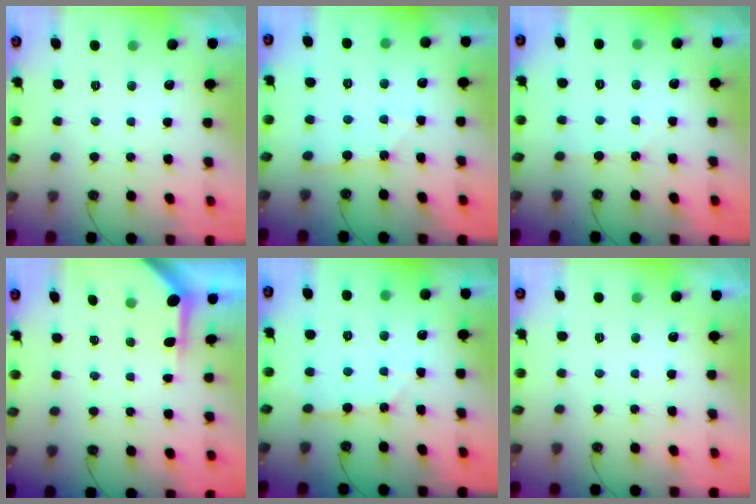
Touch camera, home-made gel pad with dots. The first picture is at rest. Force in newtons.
{"total": 2.2, "press": 2.2, "slide": 0.4}
{"total": 2.9, "press": 2.8, "slide": 0.5}
{"total": 4.0, "press": 4.0, "slide": 0.4}
{"total": 2.7, "press": 2.7, "slide": 0.4}
{"total": 0.0}